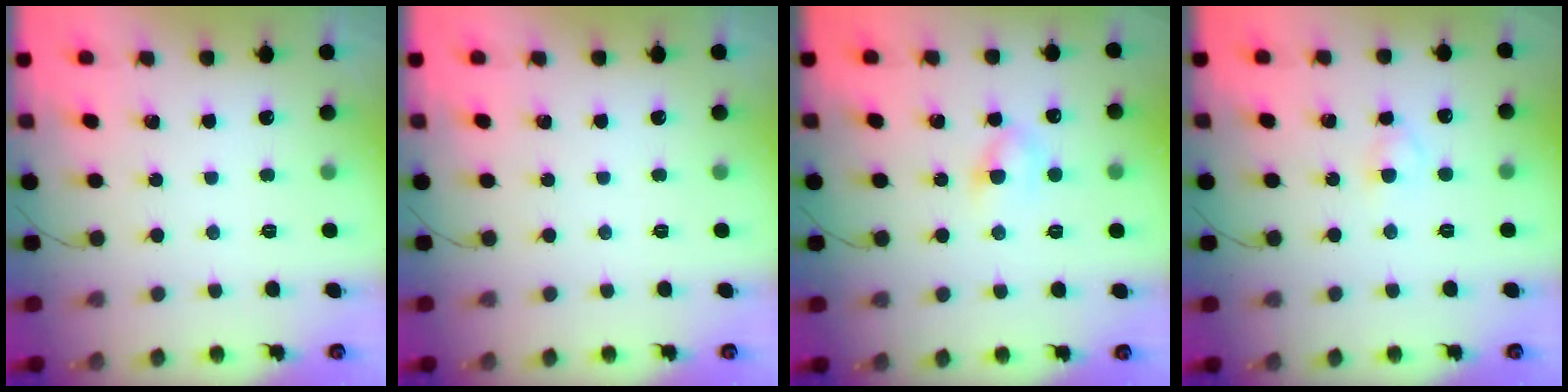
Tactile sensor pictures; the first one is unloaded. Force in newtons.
{"total": 0.0}
{"total": 5.0, "press": 4.8, "slide": 1.3}
{"total": 2.9, "press": 2.7, "slide": 1.1}